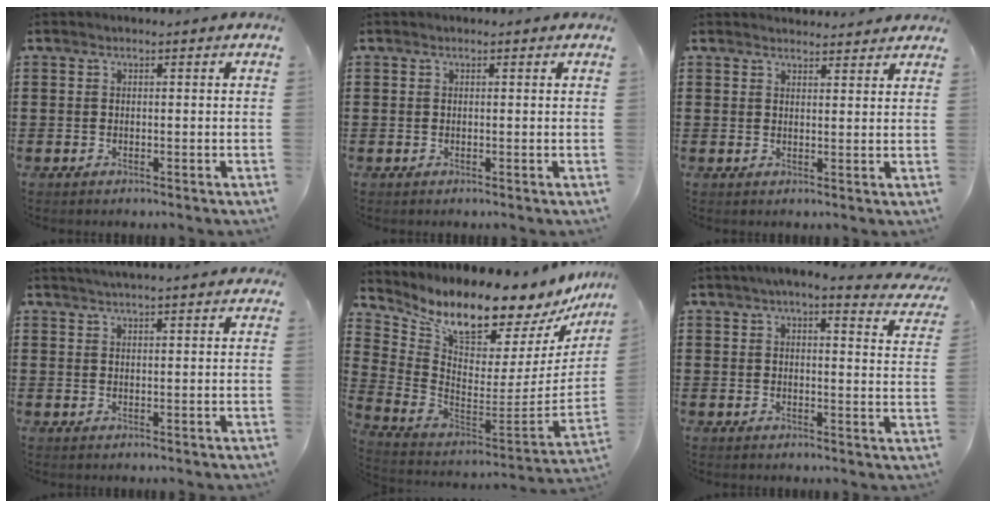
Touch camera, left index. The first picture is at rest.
{"total": 0.0}
{"total": 2.3, "force": [2.2, 0.3, 0.0], "torque": [0.002, -0.008, 0.041]}
{"total": 2.3, "force": [2.1, -0.1, 0.8], "torque": [-0.020, 0.000, 0.040]}
{"total": 9.7, "force": [8.5, 2.3, 4.2], "torque": [-0.088, -0.087, 0.136]}
{"total": 4.5, "force": [3.8, 0.1, 2.3], "torque": [-0.061, -0.012, 0.066]}